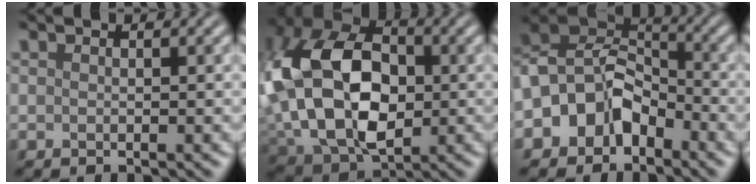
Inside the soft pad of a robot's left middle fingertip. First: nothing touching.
{"total": 16.6, "force": [1.0, 11.3, 12.2], "torque": [-0.240, 0.009, 0.012]}
{"total": 6.6, "force": [-2.6, 4.8, 3.7], "torque": [-0.049, 0.021, -0.067]}